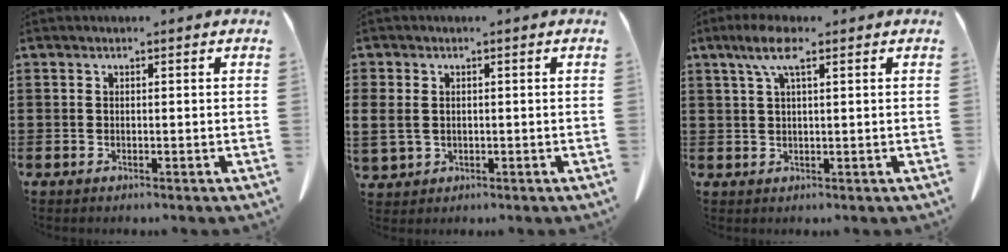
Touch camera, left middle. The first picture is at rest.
{"total": 3.0, "force": [0.1, 2.3, 1.8], "torque": [-0.063, -0.002, -0.006]}
{"total": 5.3, "force": [2.6, 1.4, 4.4], "torque": [-0.092, 0.008, 0.044]}